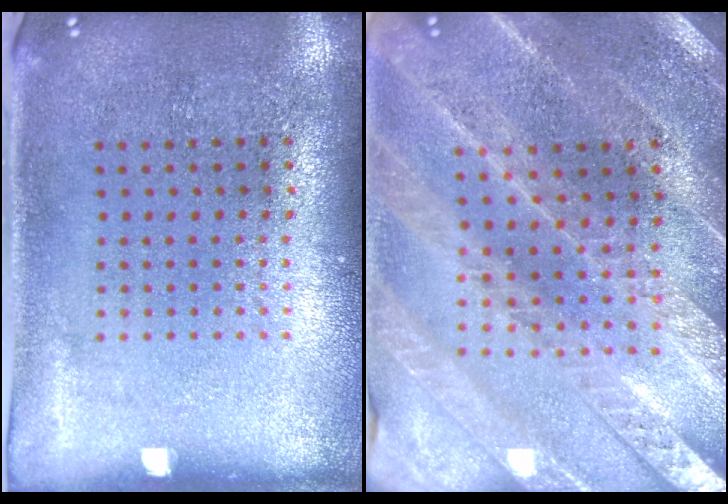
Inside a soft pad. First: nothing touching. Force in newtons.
{"total": 2.5, "press": 2.5, "slide": 0.2}